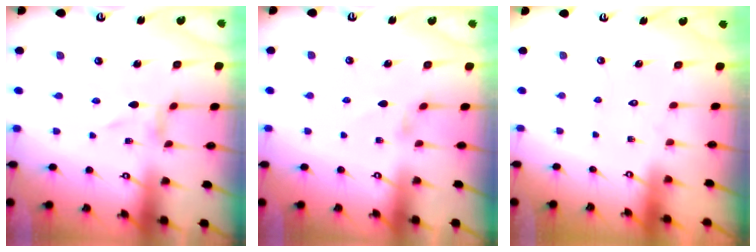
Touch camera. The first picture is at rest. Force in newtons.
{"total": 1.7, "press": 1.7, "slide": 0.3}
{"total": 1.6, "press": 1.6, "slide": 0.1}